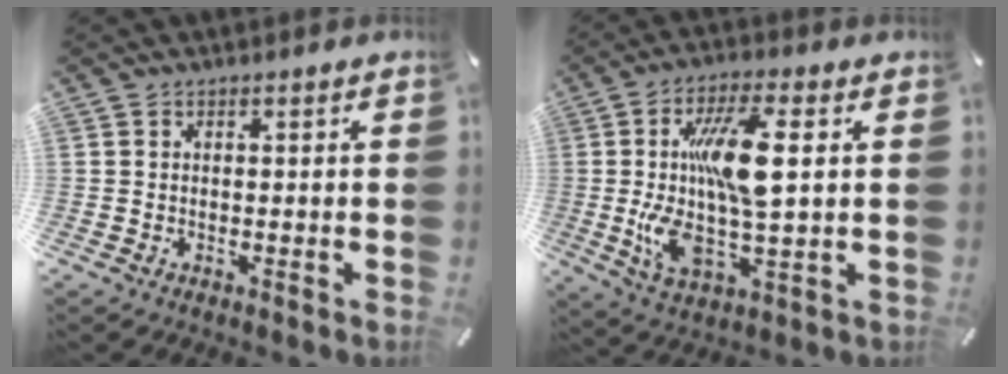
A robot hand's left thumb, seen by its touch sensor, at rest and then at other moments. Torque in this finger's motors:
{"motor_torque": [2.04, 2.97, 2.38, -0.39, 0.64]}